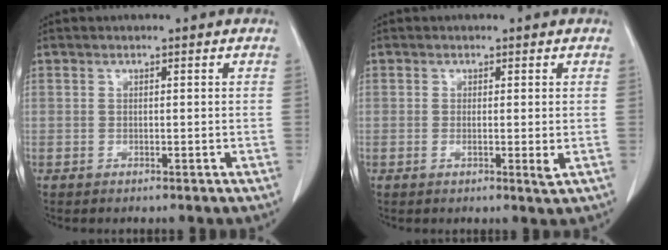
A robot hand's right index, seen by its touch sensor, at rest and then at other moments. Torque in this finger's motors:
{"motor_torque": [-0.13, 0.18, -0.02, 0.00]}